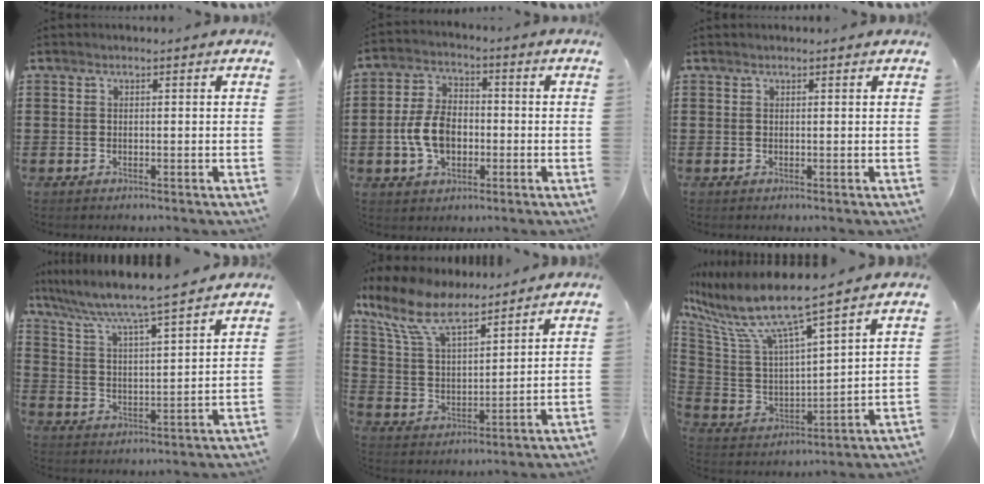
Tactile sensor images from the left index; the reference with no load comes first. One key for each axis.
{"total": 7.8, "fx": -1.7, "fy": 5.0, "fz": 5.6, "tx": -0.135, "ty": 0.004, "tz": -0.039}
{"total": 0.0}
{"total": 5.3, "fx": 4.8, "fy": -0.6, "fz": 2.2, "tx": -0.067, "ty": -0.039, "tz": 0.073}
{"total": 10.3, "fx": 8.0, "fy": 3.3, "fz": 5.5, "tx": -0.137, "ty": -0.027, "tz": 0.146}
{"total": 9.2, "fx": 7.2, "fy": 1.0, "fz": 5.6, "tx": -0.143, "ty": -0.054, "tz": 0.118}